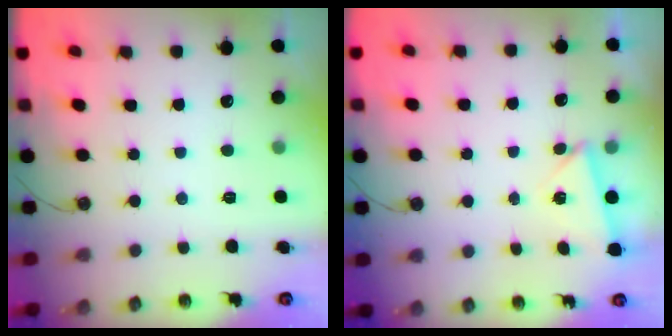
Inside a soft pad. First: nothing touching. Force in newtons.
{"total": 2.9, "press": 2.8, "slide": 0.6}